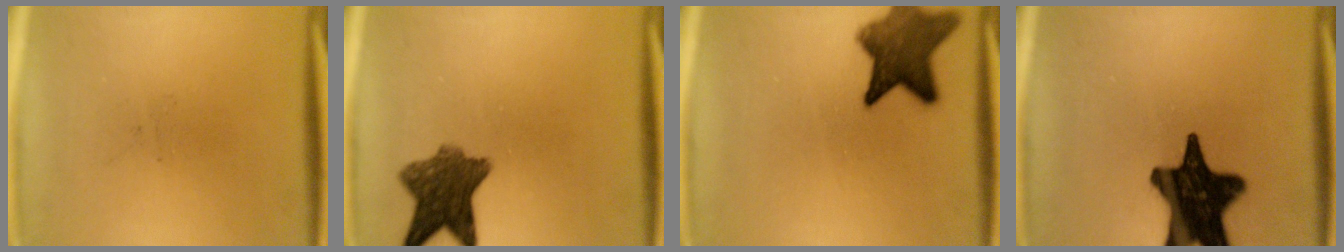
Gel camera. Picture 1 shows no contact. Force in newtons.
{"total": 8.6}
{"total": 9.7}
{"total": 18.9}